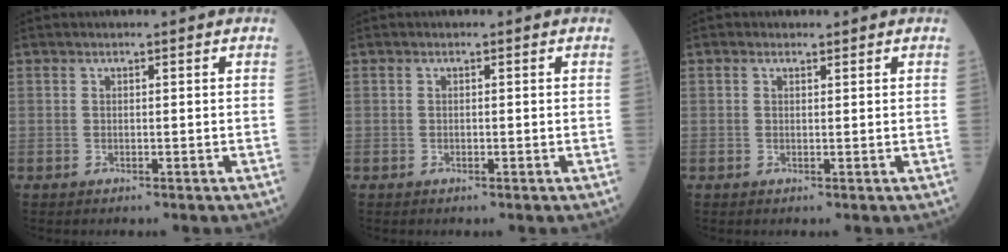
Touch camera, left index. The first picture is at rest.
{"total": 0.0}
{"total": 0.5, "force": [0.3, 0.4, 0.2], "torque": [-0.007, -0.002, 0.002]}